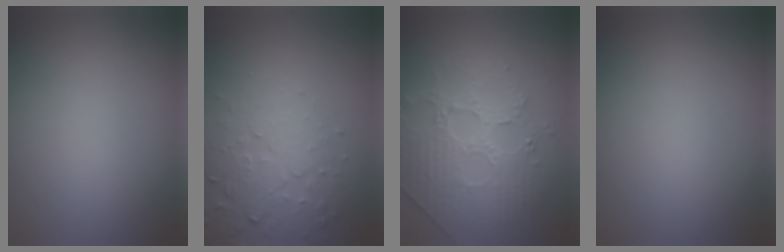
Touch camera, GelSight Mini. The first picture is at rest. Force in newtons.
{"total": 5.1, "press": 3.7, "slide": 3.4}
{"total": 4.5, "press": 4.1, "slide": 2.0}
{"total": 0.0}